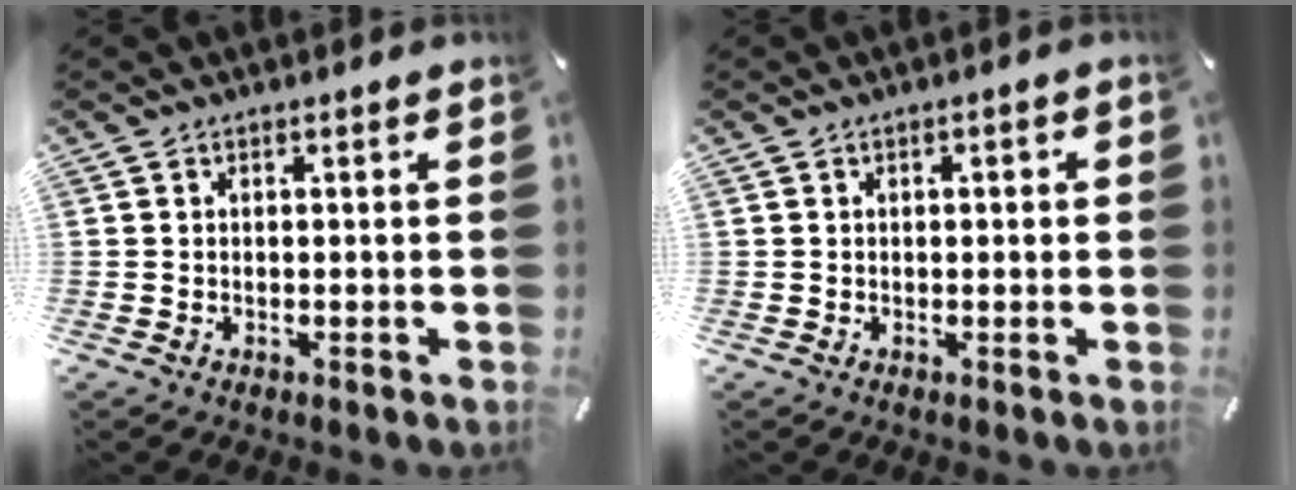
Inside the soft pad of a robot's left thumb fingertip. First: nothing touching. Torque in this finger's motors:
{"motor_torque": [-0.11, -0.05, -0.07, 0.00, 0.00]}